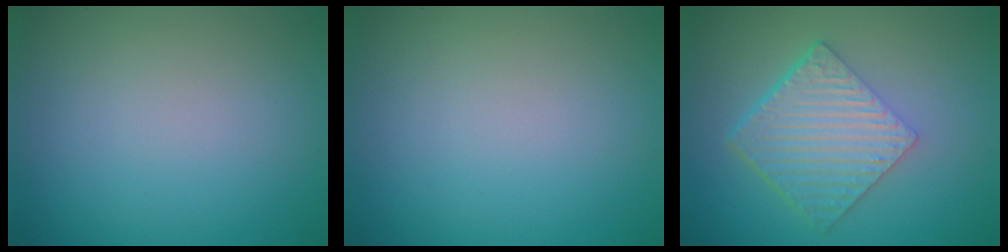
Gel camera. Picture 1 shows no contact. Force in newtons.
{"total": 0.0}
{"total": 6.3, "press": 4.3, "slide": 4.6}